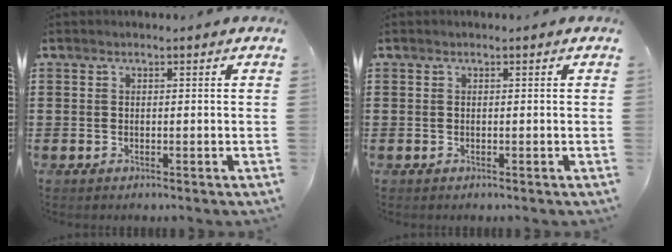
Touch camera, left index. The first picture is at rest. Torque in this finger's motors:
{"motor_torque": [0.08, -0.01, 0.00, 0.00]}